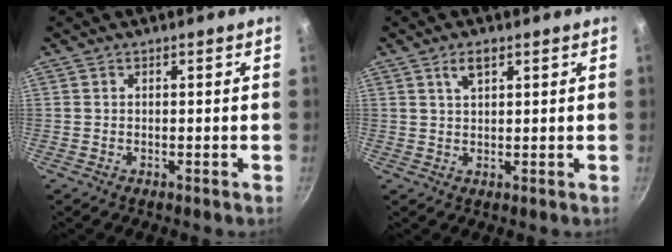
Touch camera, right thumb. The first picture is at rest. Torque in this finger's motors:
{"motor_torque": [-0.76, 0.56, 0.08, 0.07, 0.00]}